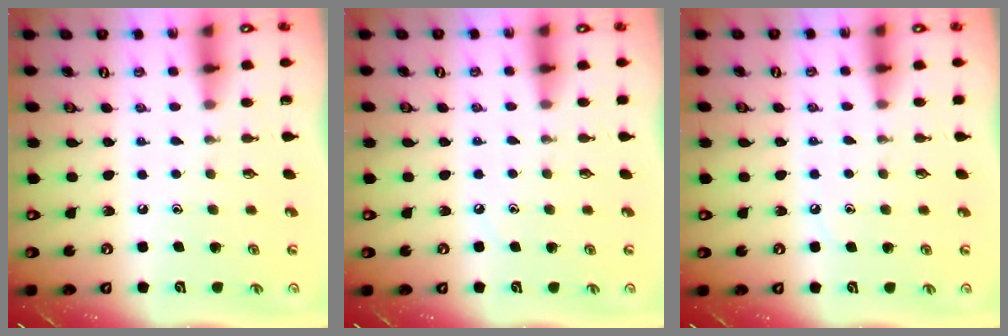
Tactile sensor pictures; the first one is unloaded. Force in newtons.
{"total": 2.3, "press": 2.2, "slide": 0.4}
{"total": 4.8, "press": 4.7, "slide": 0.8}